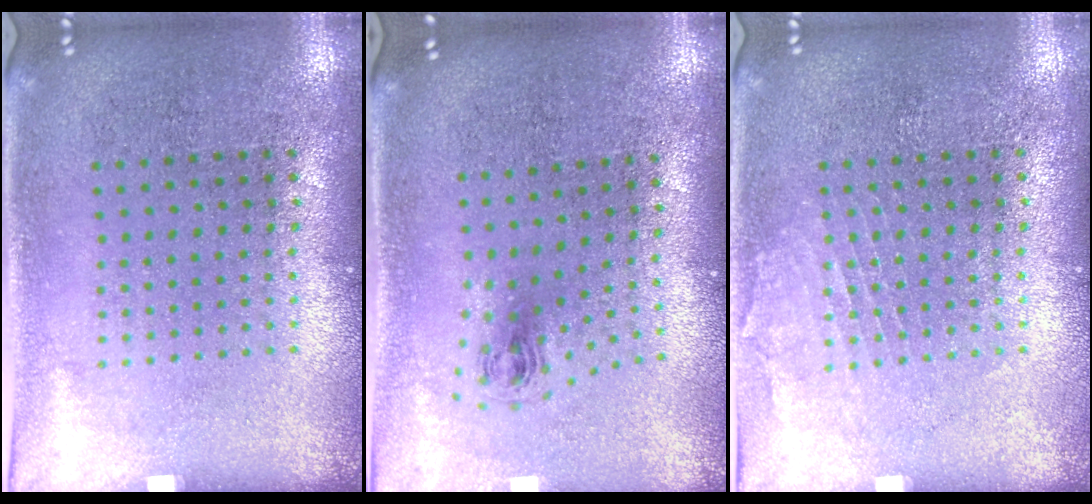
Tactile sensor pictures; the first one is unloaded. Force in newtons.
{"total": 0.8, "press": 0.3, "slide": 0.7}
{"total": 1.0, "press": 1.0, "slide": 0.1}